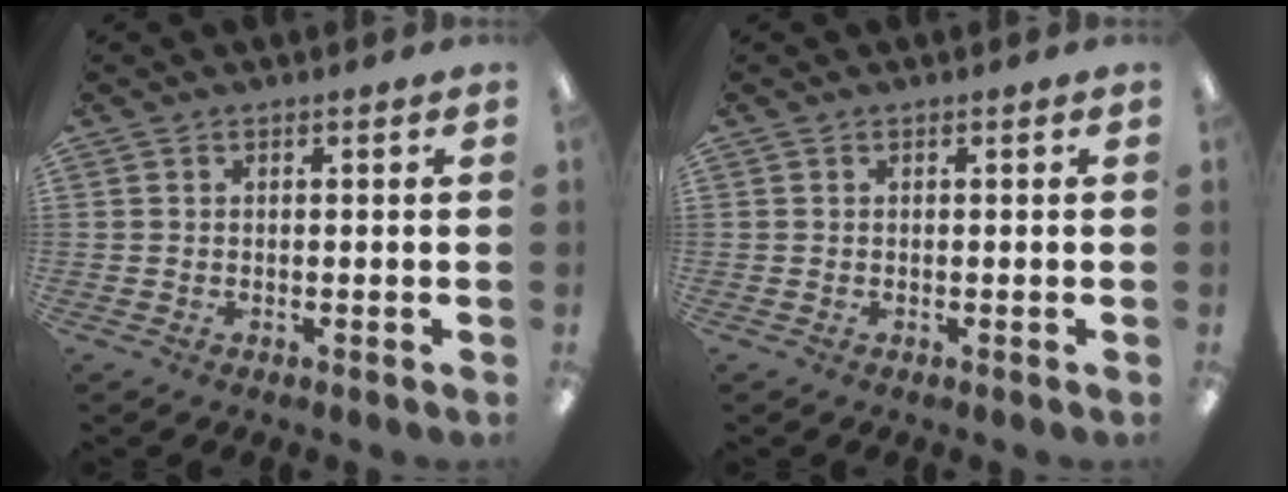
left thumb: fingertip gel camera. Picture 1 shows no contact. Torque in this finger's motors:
{"motor_torque": [-0.02, 0.03, 0.00, 0.00, 0.00]}